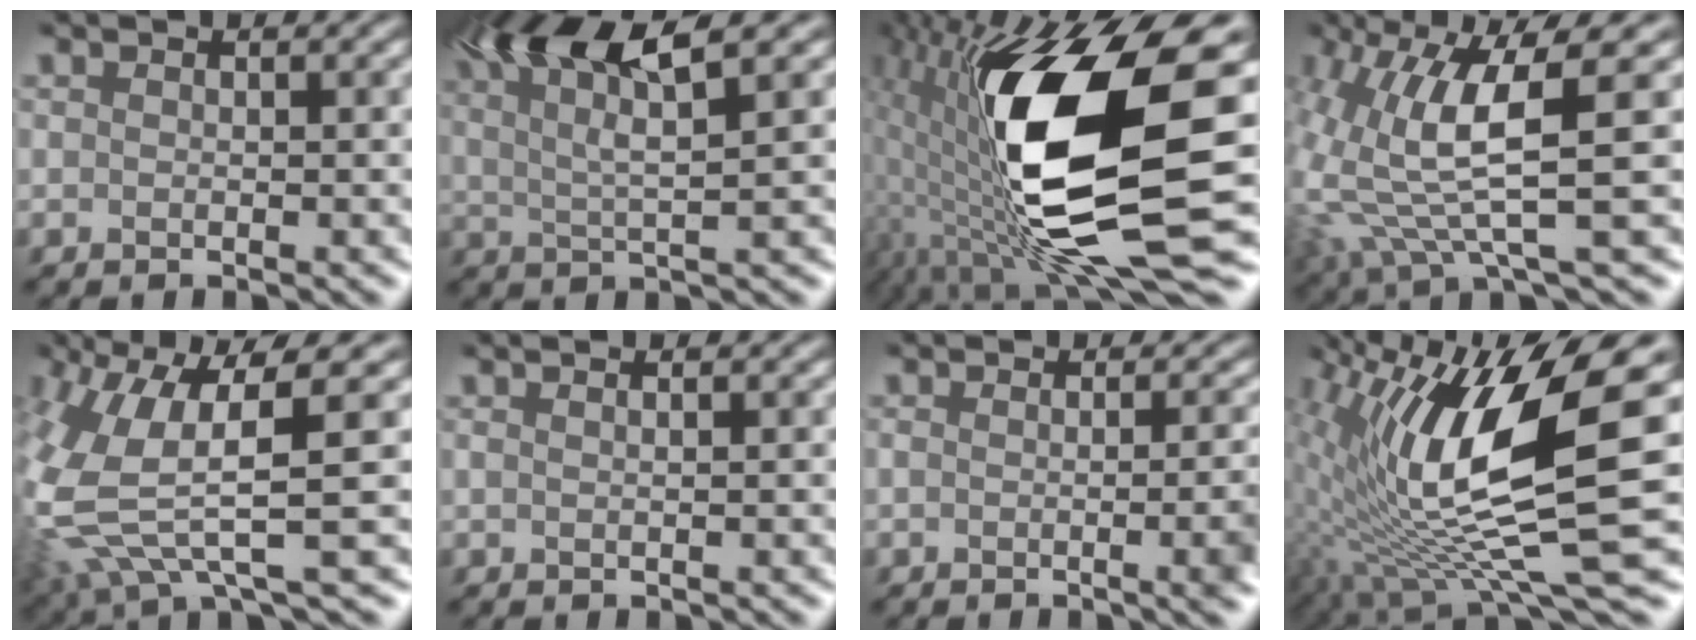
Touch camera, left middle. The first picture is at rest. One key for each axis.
{"total": 6.8, "fx": 4.1, "fy": 0.7, "fz": 5.4, "tx": -0.112, "ty": 0.022, "tz": 0.090}
{"total": 13.8, "fx": 0.4, "fy": 5.3, "fz": 12.7, "tx": -0.261, "ty": -0.021, "tz": 0.026}
{"total": 6.4, "fx": 1.4, "fy": 1.0, "fz": 6.2, "tx": -0.164, "ty": -0.014, "tz": 0.046}
{"total": 7.8, "fx": 0.3, "fy": 1.6, "fz": 7.6, "tx": -0.201, "ty": -0.012, "tz": 0.027}
{"total": 2.0, "fx": 1.1, "fy": 1.0, "fz": 1.4, "tx": 0.000, "ty": 0.022, "tz": -0.006}
{"total": 5.1, "fx": -0.8, "fy": 1.7, "fz": 4.7, "tx": -0.024, "ty": 0.006, "tz": -0.004}
{"total": 11.2, "fx": 1.2, "fy": 2.8, "fz": 10.8, "tx": -0.234, "ty": -0.019, "tz": 0.043}